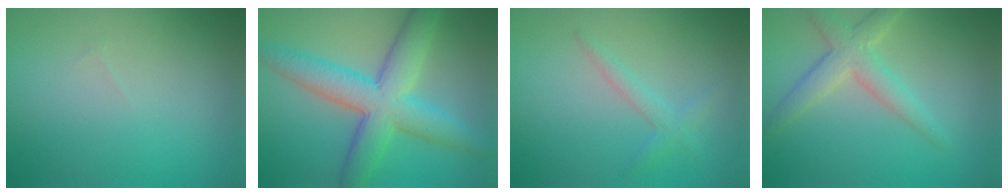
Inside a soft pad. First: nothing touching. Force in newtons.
{"total": 7.7, "press": 7.7, "slide": 0.1}
{"total": 1.5, "press": 1.5, "slide": 0.1}
{"total": 3.4, "press": 3.4, "slide": 0.2}